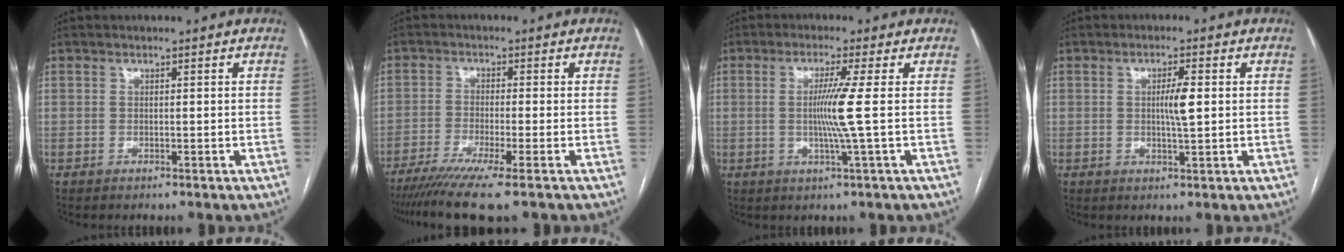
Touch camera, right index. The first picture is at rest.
{"total": 9.1, "force": [-6.5, -0.3, 6.4], "torque": [-0.104, -0.021, -0.106]}
{"total": 5.7, "force": [-0.1, -1.8, 5.4], "torque": [-0.107, -0.010, -0.002]}
{"total": 3.5, "force": [0.3, 0.3, 3.5], "torque": [-0.061, -0.001, 0.006]}